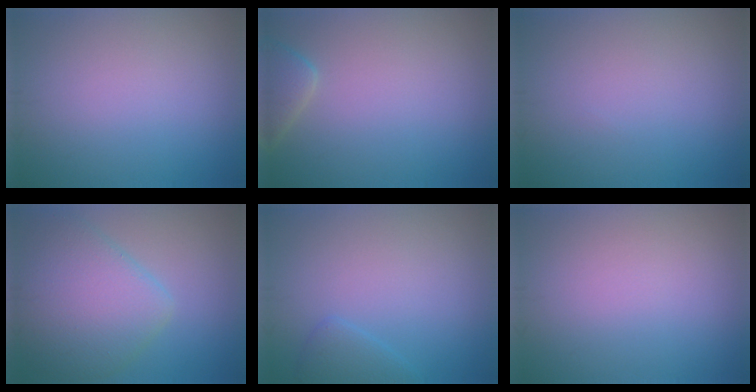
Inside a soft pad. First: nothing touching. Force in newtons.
{"total": 2.4, "press": 2.4, "slide": 0.3}
{"total": 0.0}
{"total": 6.9, "press": 6.9, "slide": 0.4}
{"total": 1.6, "press": 1.6, "slide": 0.1}
{"total": 0.0}